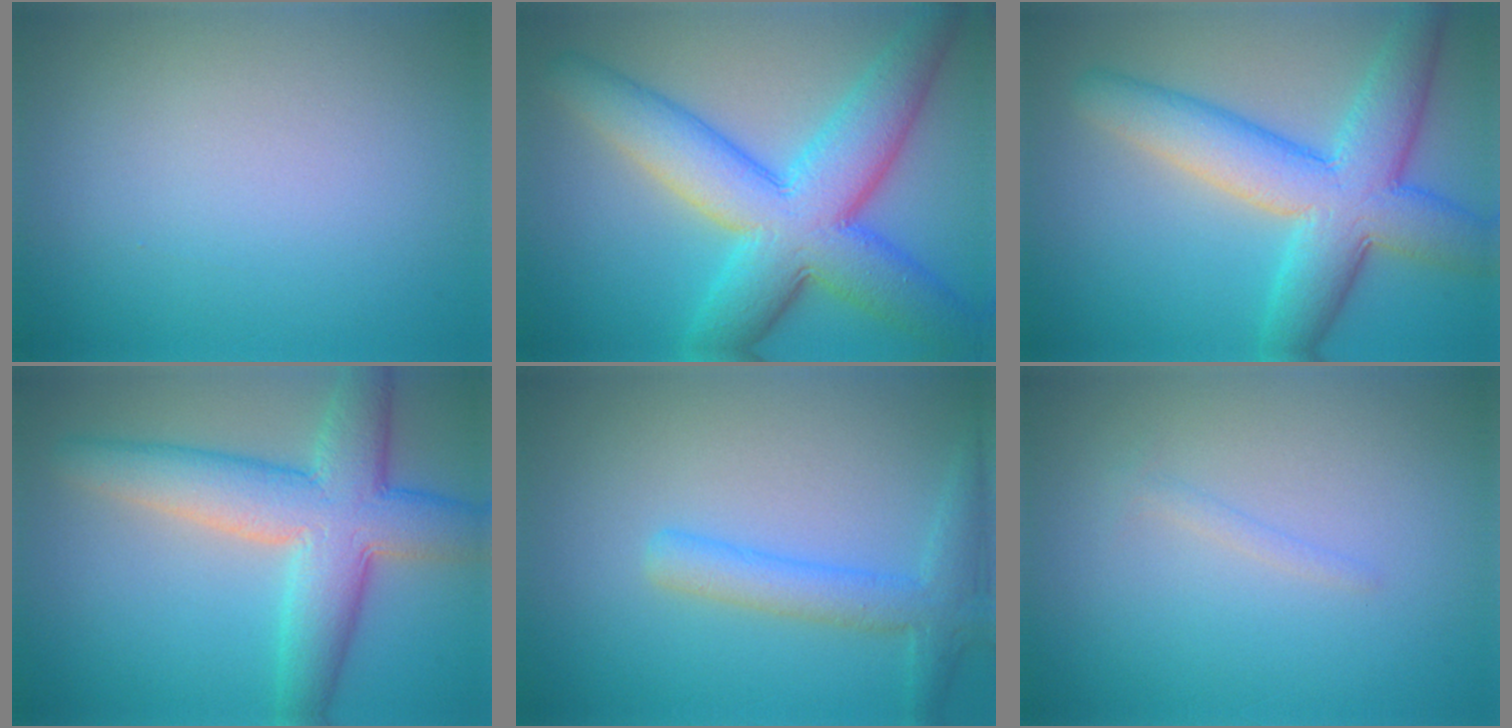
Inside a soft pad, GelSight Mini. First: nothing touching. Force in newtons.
{"total": 10.9, "press": 10.9, "slide": 0.2}
{"total": 8.6, "press": 8.6, "slide": 0.3}
{"total": 8.1, "press": 8.1, "slide": 0.6}
{"total": 3.5, "press": 3.5, "slide": 0.2}
{"total": 0.7, "press": 0.7, "slide": 0.1}